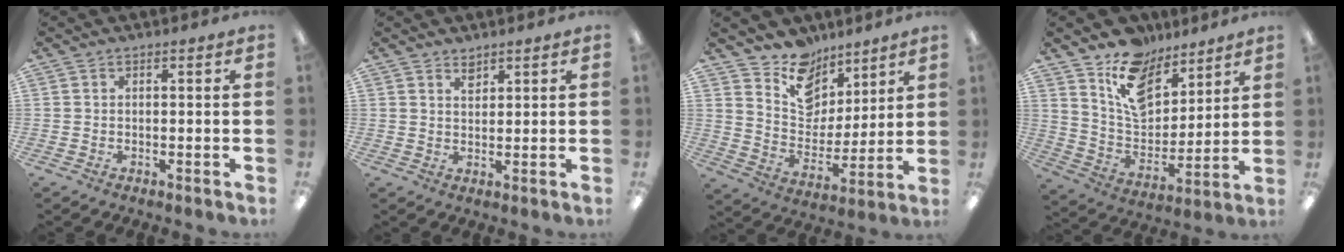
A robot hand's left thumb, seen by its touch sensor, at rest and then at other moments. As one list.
[{"total": 2.3, "force": [1.9, 1.0, 0.6], "torque": [0.003, -0.010, 0.034]}, {"total": 12.8, "force": [9.3, 8.2, 3.0], "torque": [-0.060, -0.073, 0.180]}, {"total": 14.7, "force": [10.1, 8.8, 6.2], "torque": [-0.104, -0.060, 0.191]}]